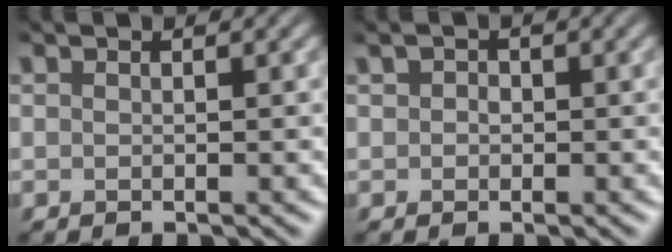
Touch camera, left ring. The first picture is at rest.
{"total": 1.3, "force": [0.3, 1.0, 0.6], "torque": [-0.008, 0.002, 0.000]}